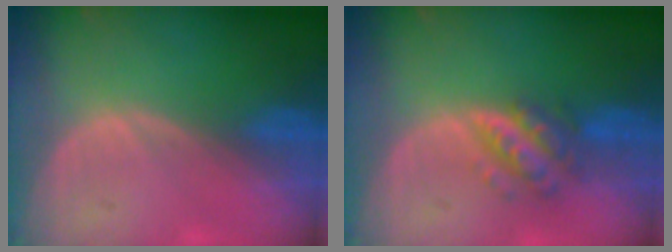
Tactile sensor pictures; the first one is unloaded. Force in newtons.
{"total": 5.6, "press": 5.2, "slide": 2.1}